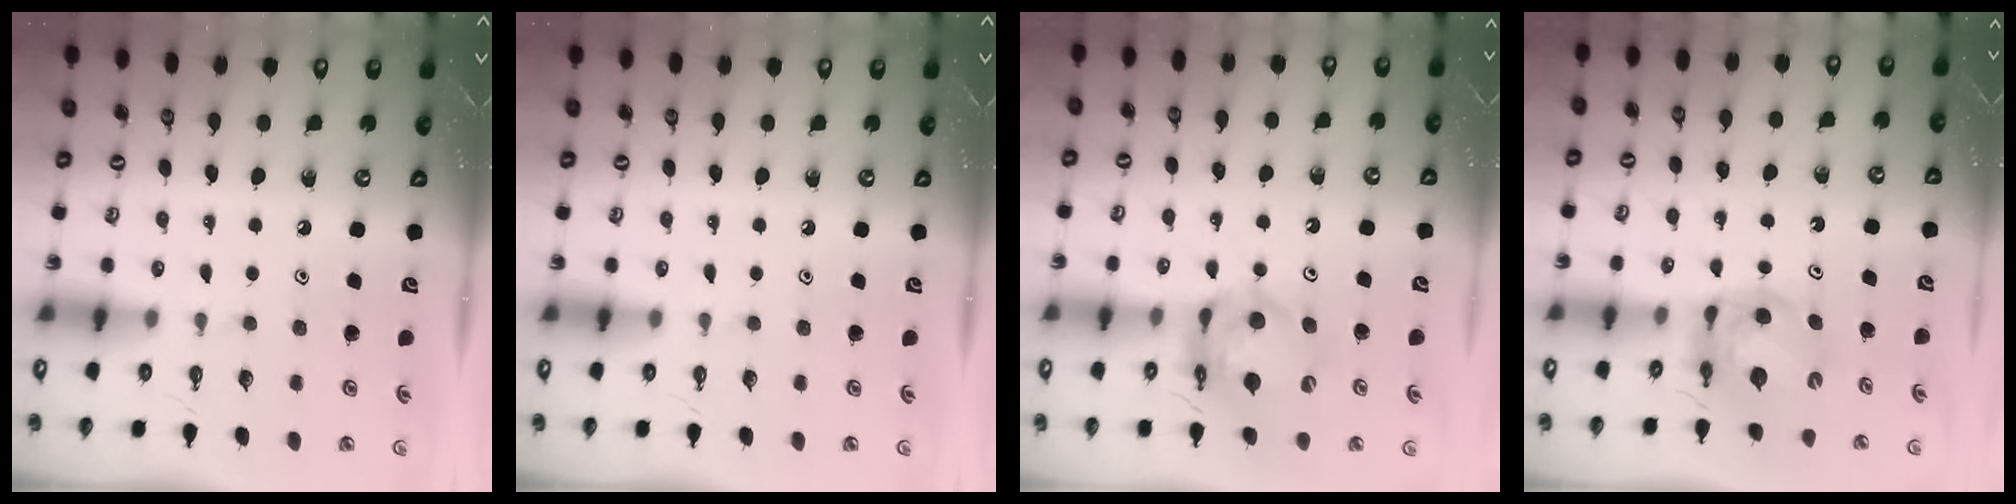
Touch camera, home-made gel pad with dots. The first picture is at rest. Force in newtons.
{"total": 0.0}
{"total": 12.3, "press": 12.3, "slide": 1.4}
{"total": 8.1, "press": 8.1, "slide": 0.4}